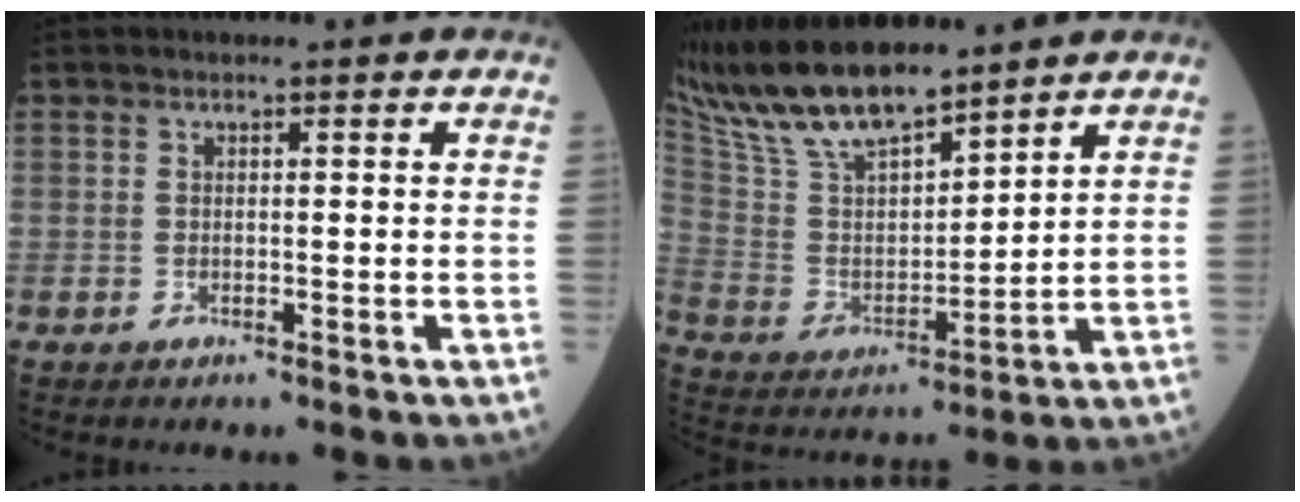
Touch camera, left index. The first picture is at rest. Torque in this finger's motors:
{"motor_torque": [0.35, -0.74, 0.33, 0.11]}